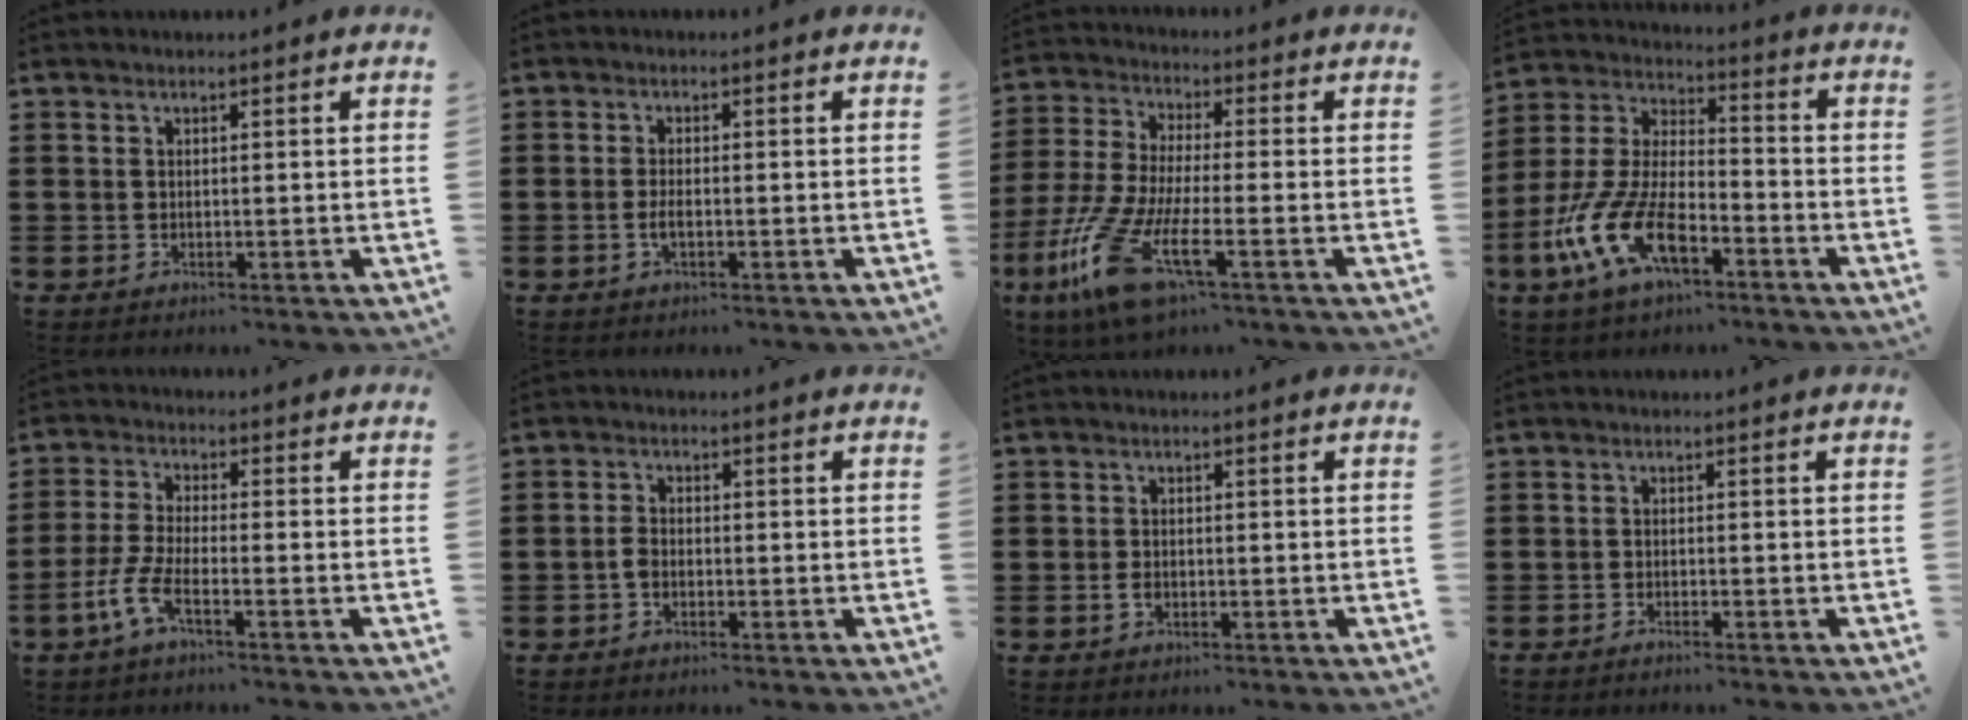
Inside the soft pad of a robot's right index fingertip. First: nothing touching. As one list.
[{"total": 1.9, "force": [-0.6, 0.5, 1.7], "torque": [-0.039, -0.004, -0.012]}, {"total": 12.9, "force": [-6.7, 2.2, 10.8], "torque": [-0.258, -0.022, -0.130]}, {"total": 12.8, "force": [-7.0, 5.2, 9.4], "torque": [-0.230, -0.003, -0.141]}, {"total": 4.9, "force": [-3.0, 0.9, 3.8], "torque": [-0.107, -0.015, -0.064]}, {"total": 2.0, "force": [-0.7, 1.2, 1.4], "torque": [-0.044, -0.003, -0.019]}, {"total": 1.3, "force": [-0.5, 0.8, 1.0], "torque": [-0.020, -0.001, -0.008]}, {"total": 0.9, "force": [-0.9, -0.1, 0.0], "torque": [-0.003, 0.000, -0.018]}]